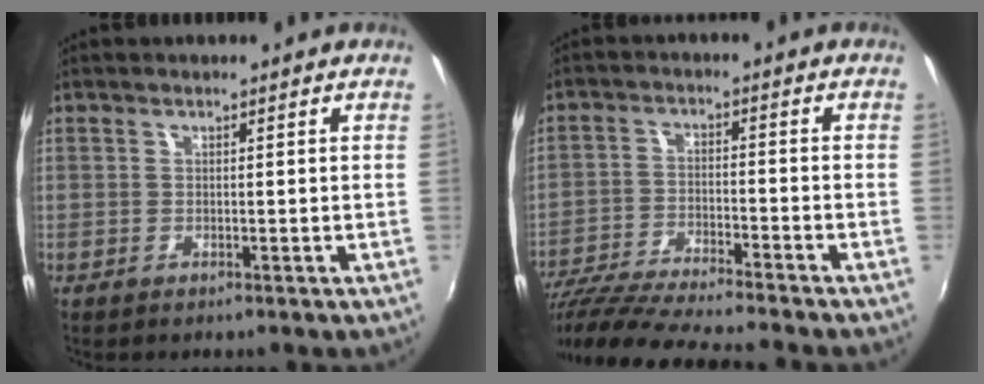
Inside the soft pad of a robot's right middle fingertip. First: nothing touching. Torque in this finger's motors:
{"motor_torque": [0.95, -1.18, 0.23, 0.11]}